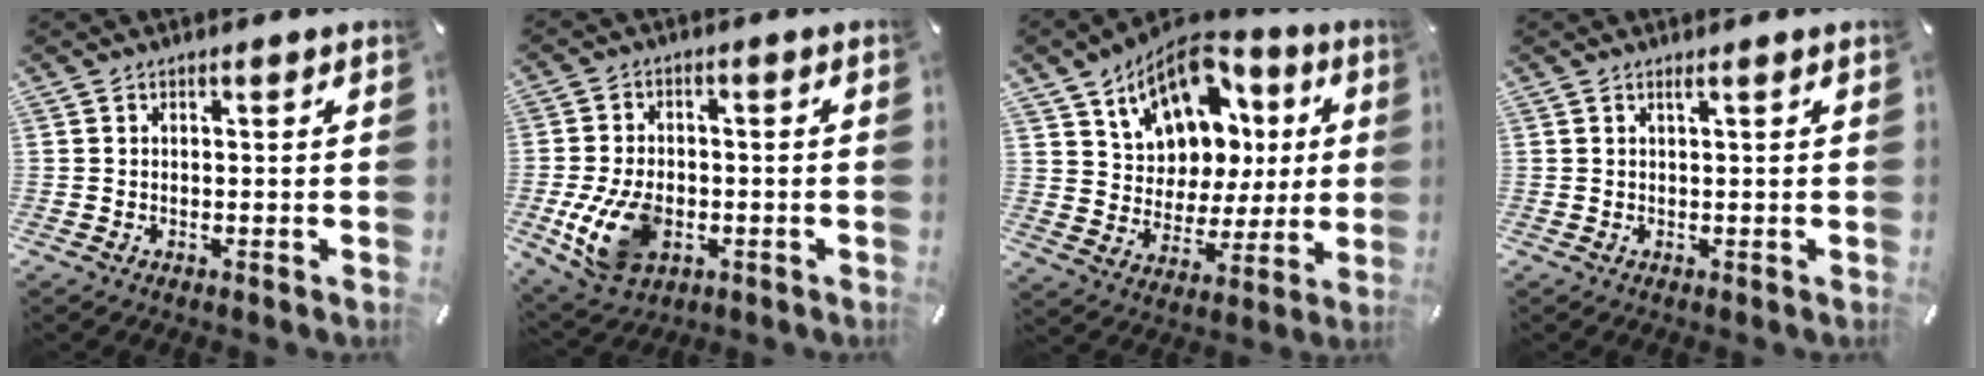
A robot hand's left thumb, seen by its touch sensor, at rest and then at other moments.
{"total": 11.9, "force": [-3.0, 8.0, 8.3], "torque": [-0.172, 0.002, -0.050]}
{"total": 15.4, "force": [8.1, 11.2, 6.8], "torque": [-0.120, -0.041, 0.151]}
{"total": 1.0, "force": [0.6, 0.0, 0.8], "torque": [-0.016, -0.002, 0.010]}